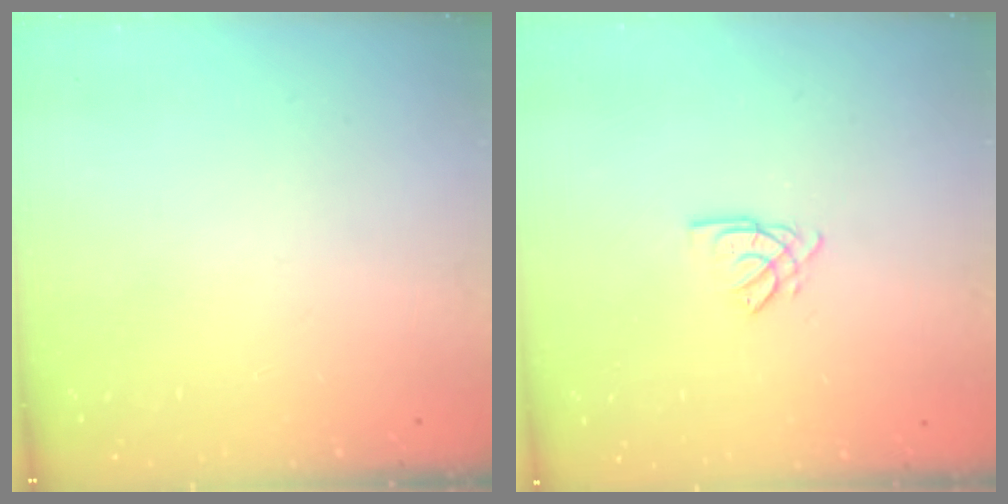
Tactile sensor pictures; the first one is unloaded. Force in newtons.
{"total": 2.6, "press": 2.6, "slide": 0.1}